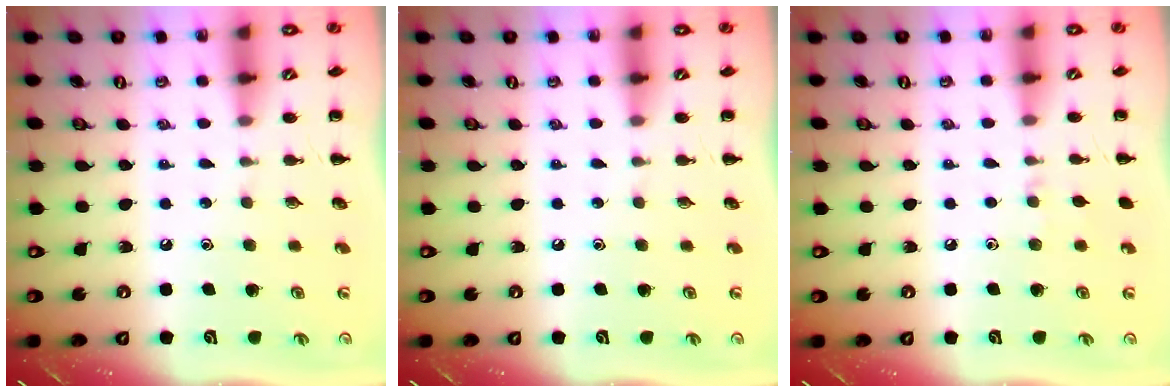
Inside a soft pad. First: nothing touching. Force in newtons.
{"total": 0.0}
{"total": 4.1, "press": 3.9, "slide": 1.5}